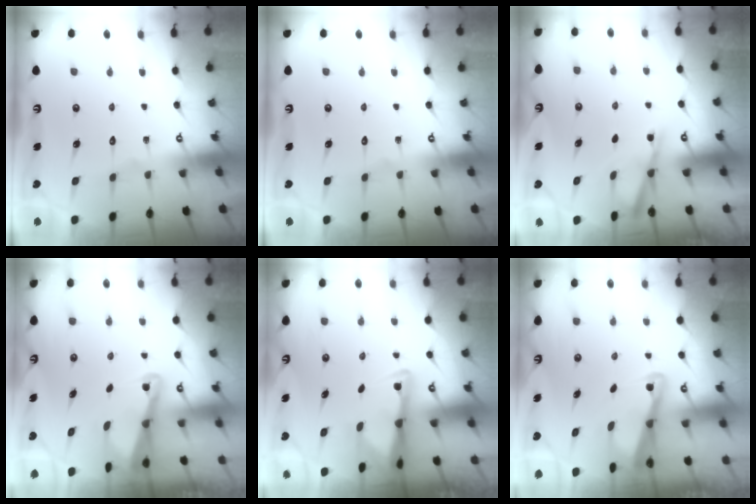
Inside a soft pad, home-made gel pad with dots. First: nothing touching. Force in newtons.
{"total": 0.0}
{"total": 1.6, "press": 1.6, "slide": 0.2}
{"total": 2.1, "press": 2.1, "slide": 0.3}
{"total": 2.8, "press": 2.8, "slide": 0.6}
{"total": 2.9, "press": 2.9, "slide": 0.3}